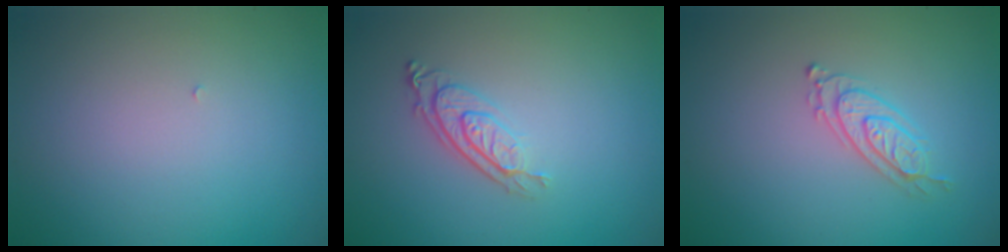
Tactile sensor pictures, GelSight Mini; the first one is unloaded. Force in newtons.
{"total": 2.9, "press": 2.0, "slide": 2.0}
{"total": 2.3, "press": 2.1, "slide": 0.9}